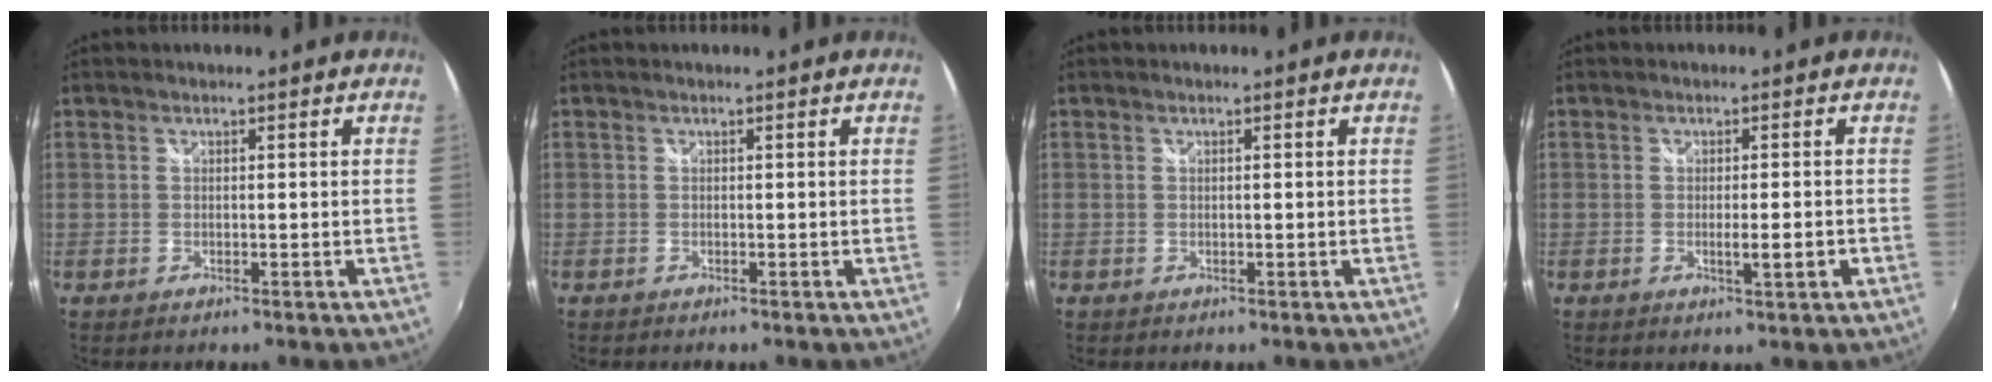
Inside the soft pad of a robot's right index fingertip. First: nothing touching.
{"total": 0.0}
{"total": 0.0}
{"total": 3.4, "force": [-0.9, 0.3, 3.3], "torque": [-0.051, -0.007, -0.013]}